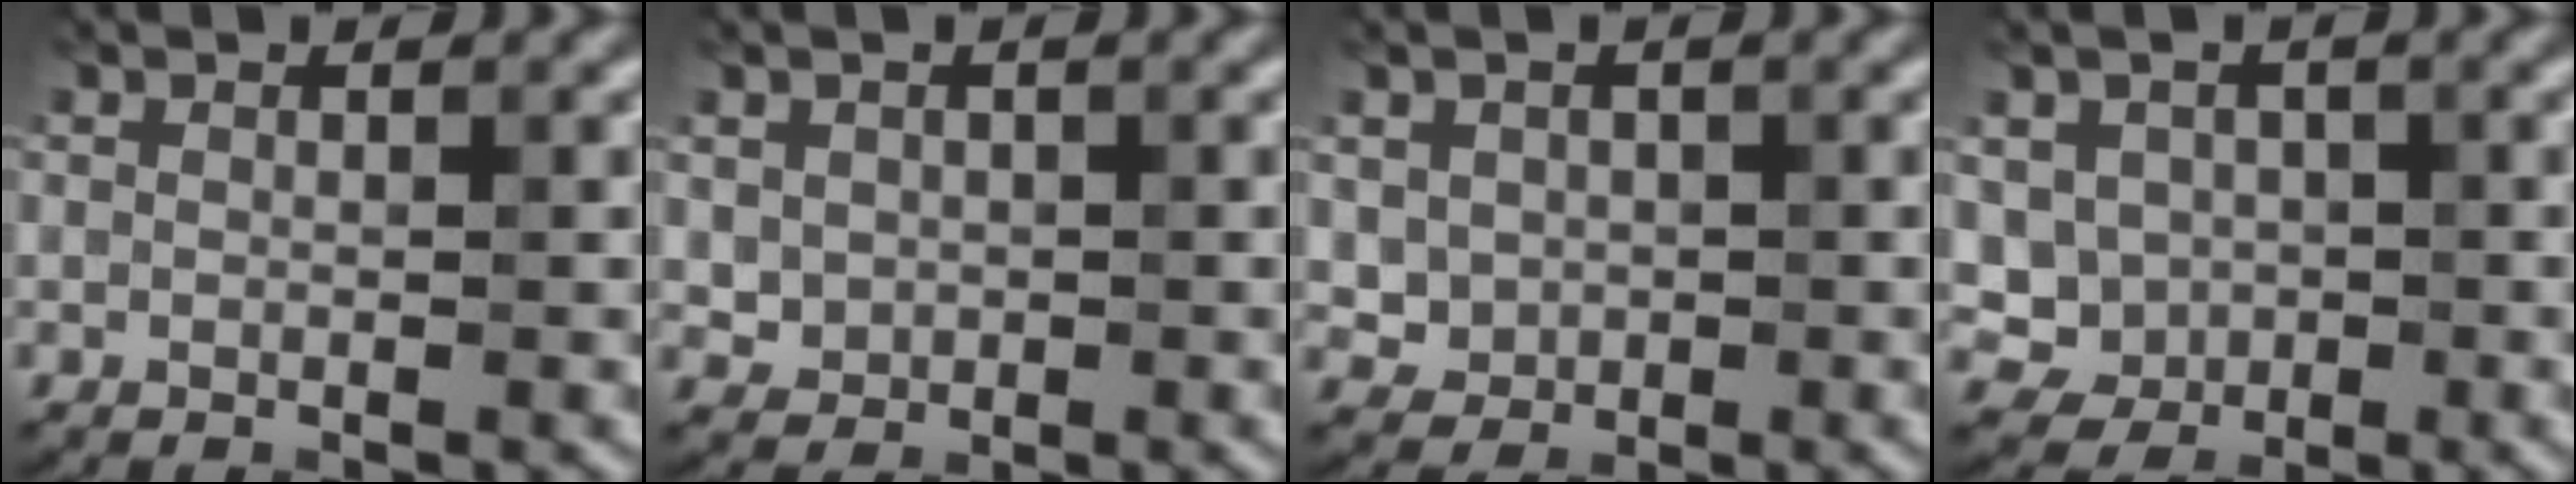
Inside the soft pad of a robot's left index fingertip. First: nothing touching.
{"total": 1.7, "force": [0.2, 1.6, 0.5], "torque": [-0.008, -0.007, 0.007]}
{"total": 2.2, "force": [0.3, 2.1, 0.7], "torque": [-0.012, -0.007, 0.008]}
{"total": 3.9, "force": [0.0, 3.7, 1.3], "torque": [-0.017, 0.000, -0.008]}